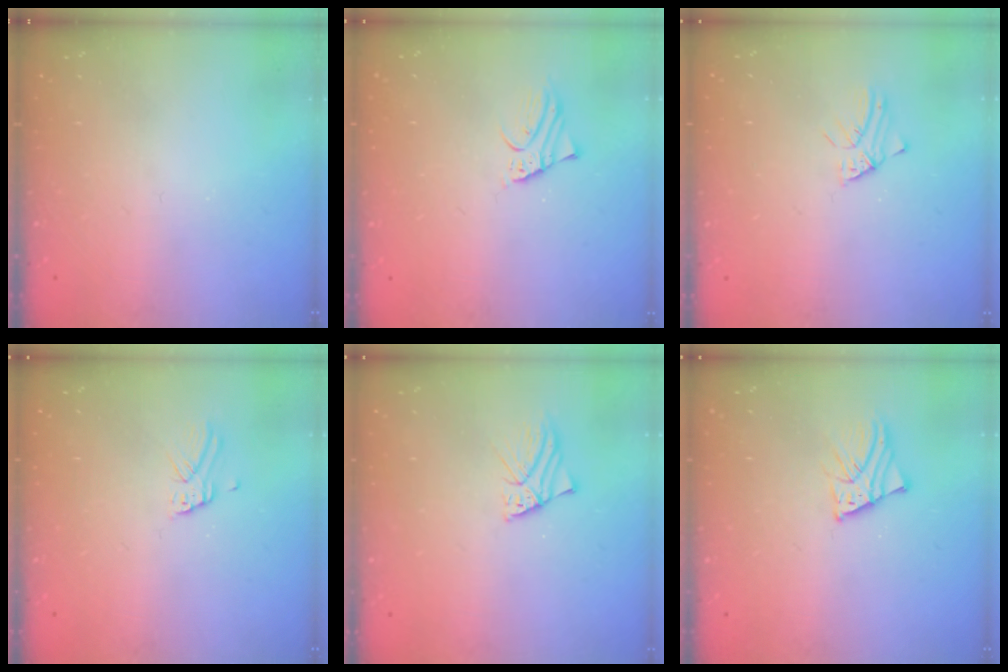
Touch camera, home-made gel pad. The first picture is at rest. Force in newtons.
{"total": 2.3, "press": 2.3, "slide": 0.2}
{"total": 1.6, "press": 1.6, "slide": 0.1}
{"total": 2.8, "press": 2.8, "slide": 0.1}
{"total": 2.9, "press": 2.9, "slide": 0.2}
{"total": 2.9, "press": 2.9, "slide": 0.2}